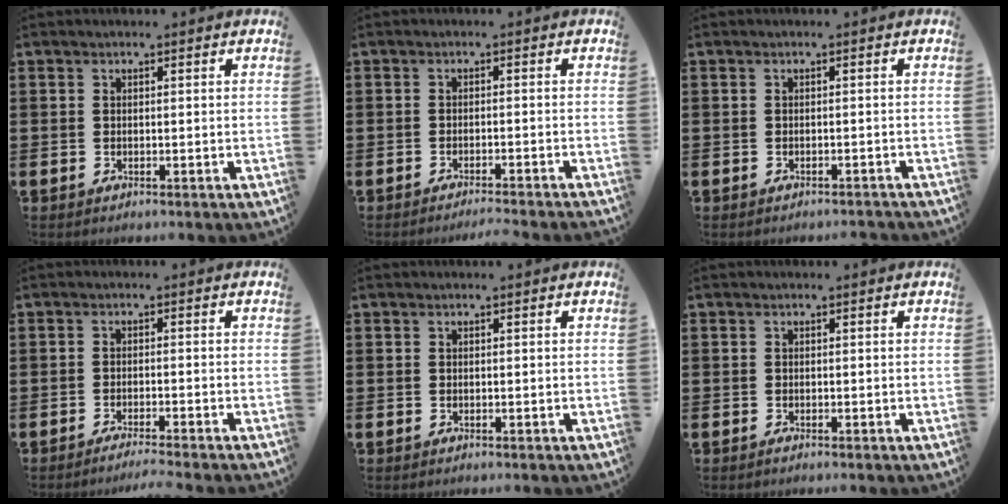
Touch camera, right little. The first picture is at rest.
{"total": 1.4, "force": [-1.3, -0.3, 0.2], "torque": [-0.003, 0.002, -0.026]}
{"total": 0.0}
{"total": 1.5, "force": [-1.4, -0.2, 0.6], "torque": [-0.007, 0.000, -0.027]}
{"total": 0.0}
{"total": 0.0}